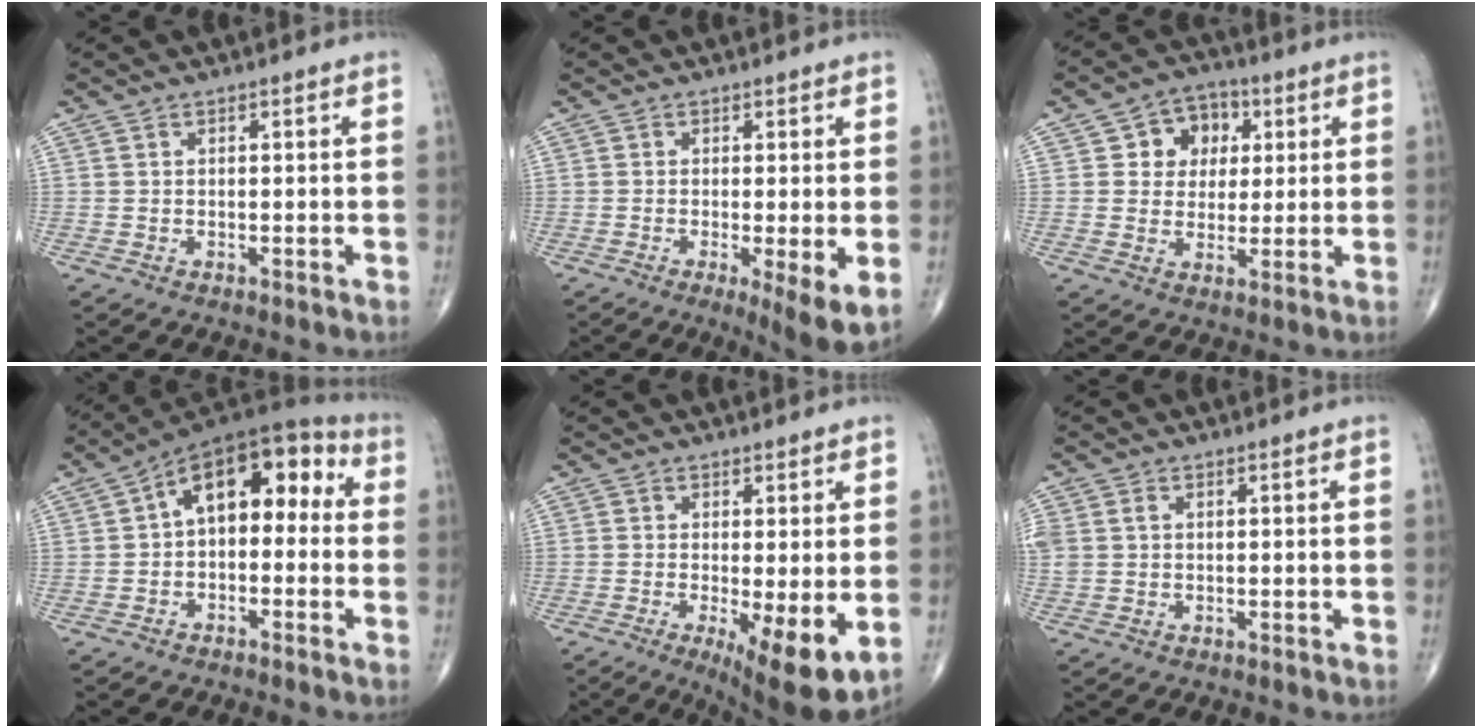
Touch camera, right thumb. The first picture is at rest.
{"total": 6.8, "force": [-1.4, 1.4, 6.5], "torque": [-0.106, -0.023, -0.024]}
{"total": 8.5, "force": [2.5, 7.2, 3.8], "torque": [-0.009, 0.000, 0.034]}
{"total": 13.5, "force": [1.3, 7.9, 10.8], "torque": [-0.119, 0.047, 0.001]}
{"total": 10.7, "force": [-2.3, 3.1, 10.0], "torque": [-0.150, -0.028, -0.029]}
{"total": 3.2, "force": [0.6, 2.4, 2.0], "torque": [-0.059, 0.013, 0.018]}